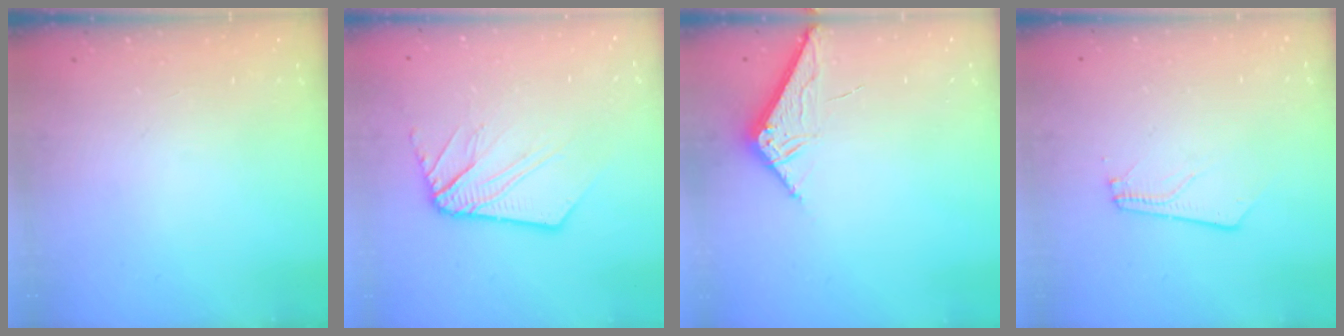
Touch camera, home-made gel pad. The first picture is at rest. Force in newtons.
{"total": 12.3, "press": 12.2, "slide": 1.5}
{"total": 6.6, "press": 6.6, "slide": 0.7}
{"total": 3.4, "press": 3.3, "slide": 0.4}